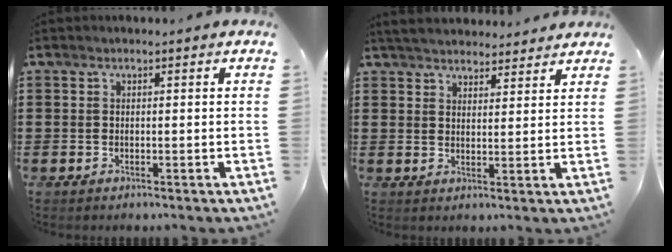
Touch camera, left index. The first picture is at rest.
{"total": 3.8, "force": [3.7, 0.7, 0.3], "torque": [-0.020, -0.011, 0.069]}